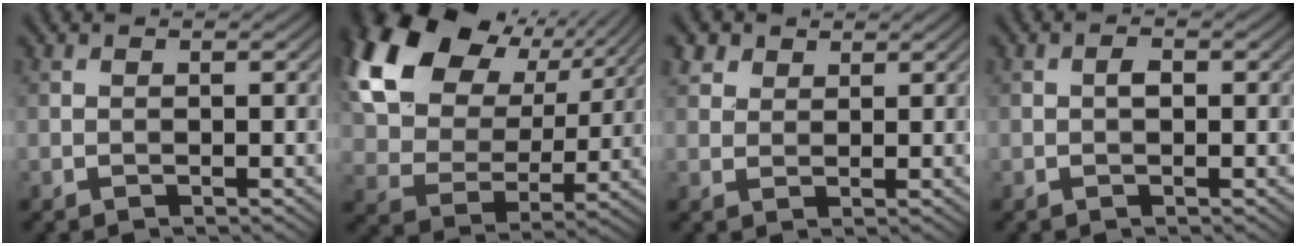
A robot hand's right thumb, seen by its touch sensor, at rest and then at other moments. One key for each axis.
{"total": 24.1, "fx": 11.5, "fy": 17.0, "fz": 12.5, "tx": -0.321, "ty": 0.054, "tz": 0.234}
{"total": 2.9, "fx": 2.0, "fy": 1.9, "fz": 1.0, "tx": -0.029, "ty": 0.002, "tz": 0.047}
{"total": 1.0, "fx": -0.1, "fy": 0.5, "fz": 0.9, "tx": -0.014, "ty": 0.004, "tz": -0.003}